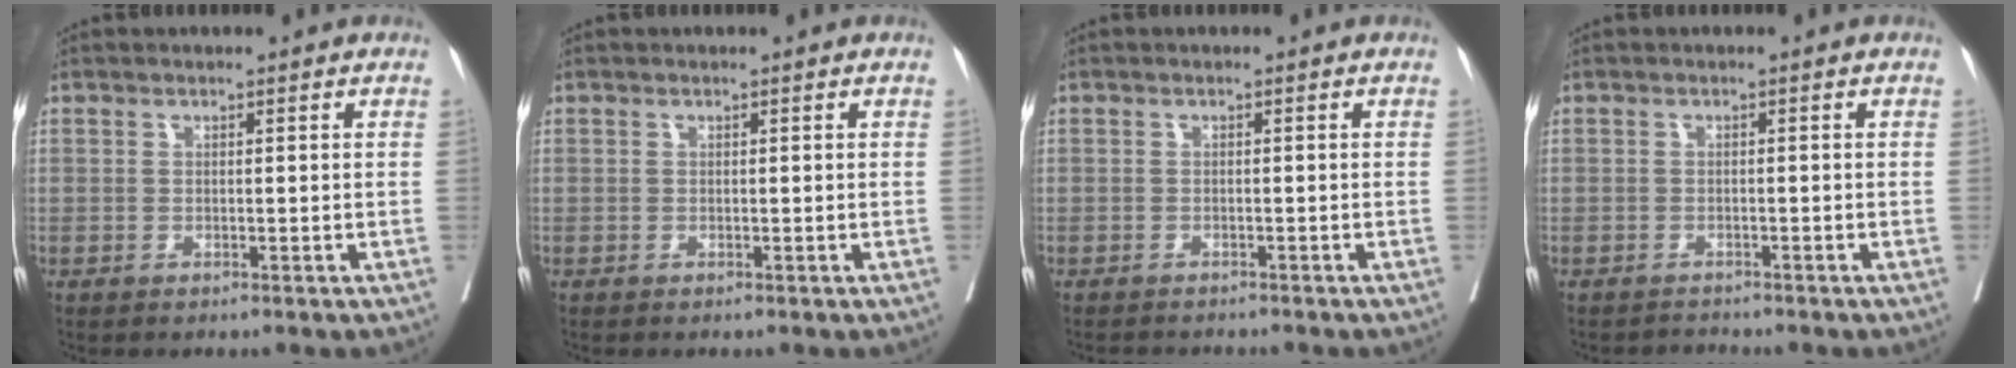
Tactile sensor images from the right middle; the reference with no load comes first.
{"total": 0.0}
{"total": 3.3, "force": [-3.2, 0.5, 0.7], "torque": [-0.006, -0.006, -0.044]}
{"total": 1.2, "force": [-1.1, 0.0, -0.4], "torque": [0.007, -0.008, -0.017]}